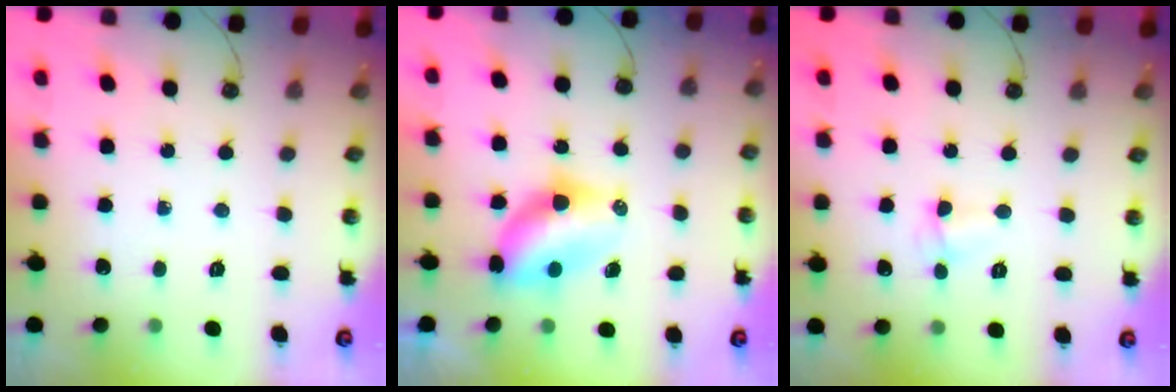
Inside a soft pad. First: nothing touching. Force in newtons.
{"total": 6.6, "press": 6.6, "slide": 0.8}
{"total": 3.5, "press": 3.5, "slide": 0.6}